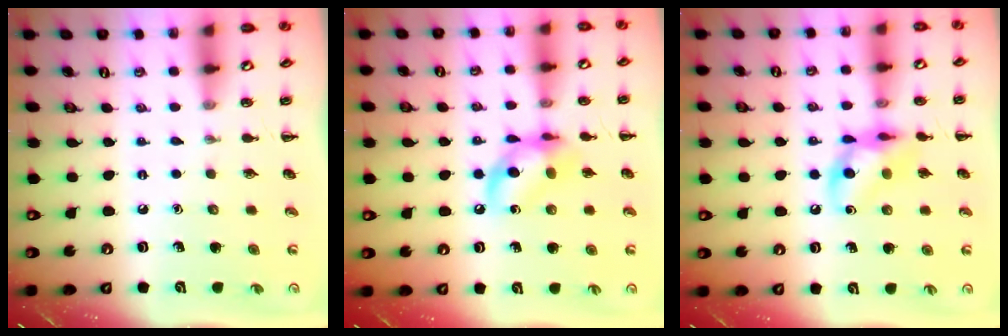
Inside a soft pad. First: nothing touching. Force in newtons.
{"total": 11.8, "press": 11.6, "slide": 2.0}
{"total": 12.3, "press": 12.2, "slide": 1.3}